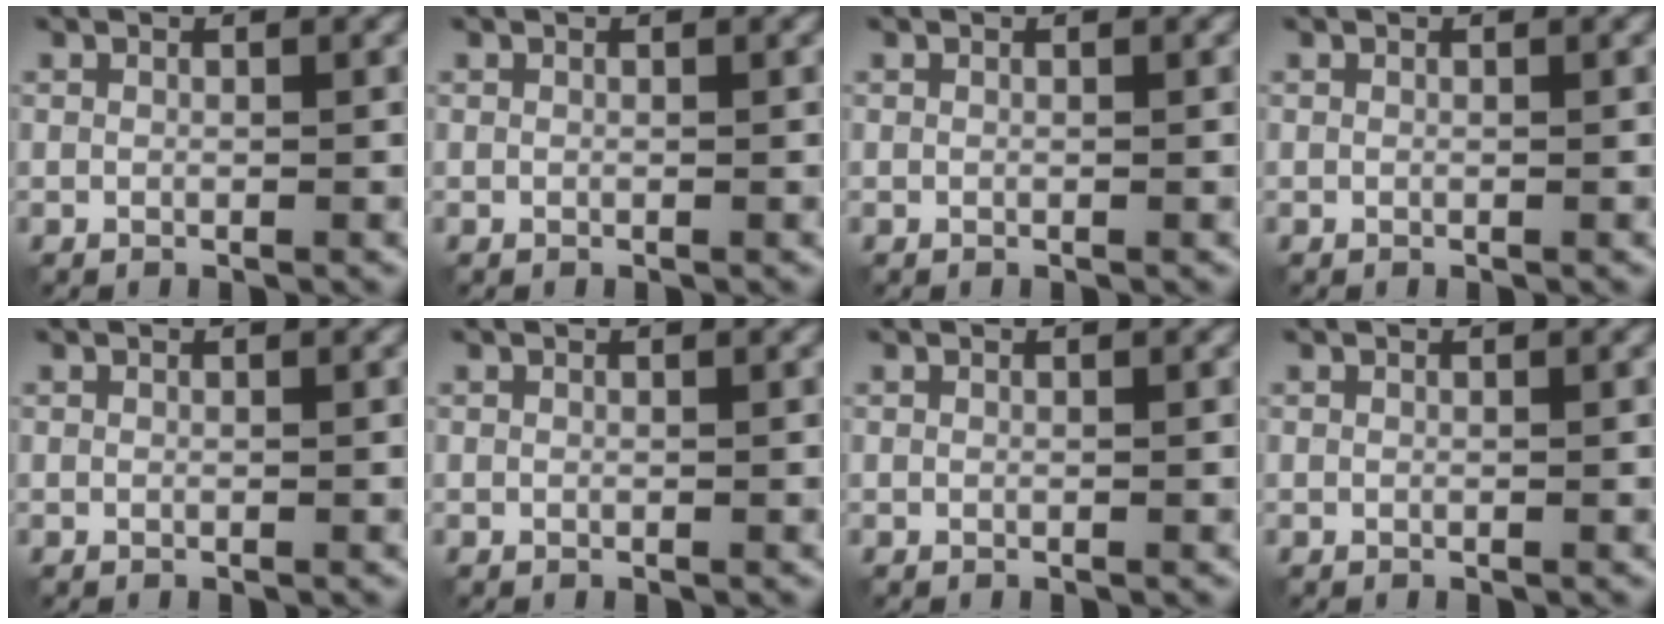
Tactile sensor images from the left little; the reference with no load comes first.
{"total": 0.0}
{"total": 0.0}
{"total": 0.0}
{"total": 0.0}
{"total": 0.0}
{"total": 0.0}
{"total": 0.0}